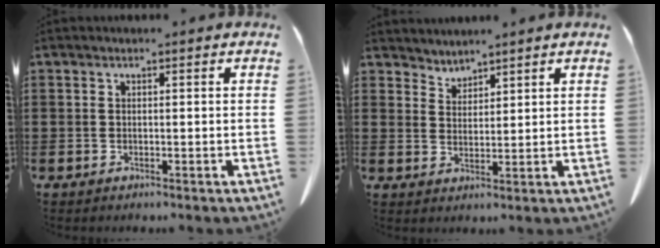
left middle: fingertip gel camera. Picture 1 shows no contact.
{"total": 2.6, "force": [2.5, 0.2, -0.3], "torque": [-0.002, -0.010, 0.050]}